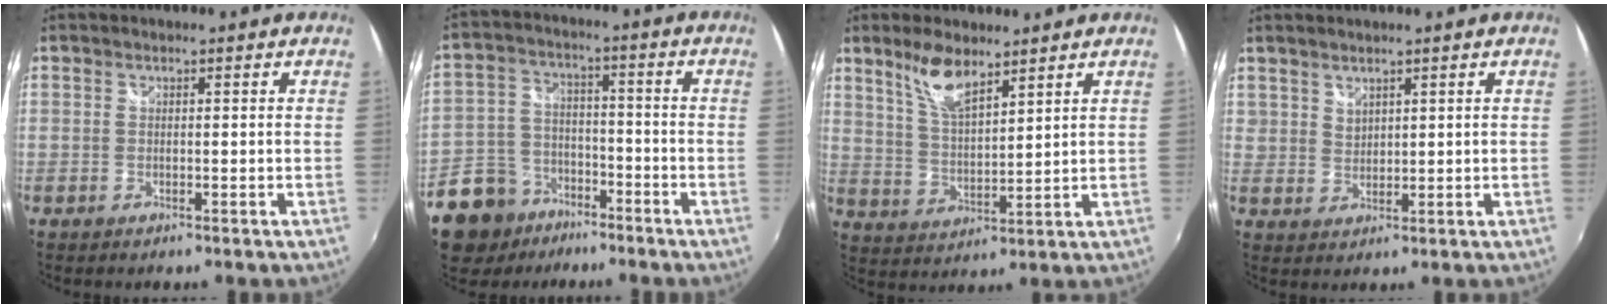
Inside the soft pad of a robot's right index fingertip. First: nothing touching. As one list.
[{"total": 12.9, "force": [-8.3, 9.2, 3.7], "torque": [-0.108, 0.026, -0.131]}, {"total": 8.0, "force": [5.7, 2.4, 5.1], "torque": [-0.098, 0.004, 0.116]}, {"total": 2.8, "force": [2.4, 1.3, 0.4], "torque": [0.001, 0.006, 0.048]}]